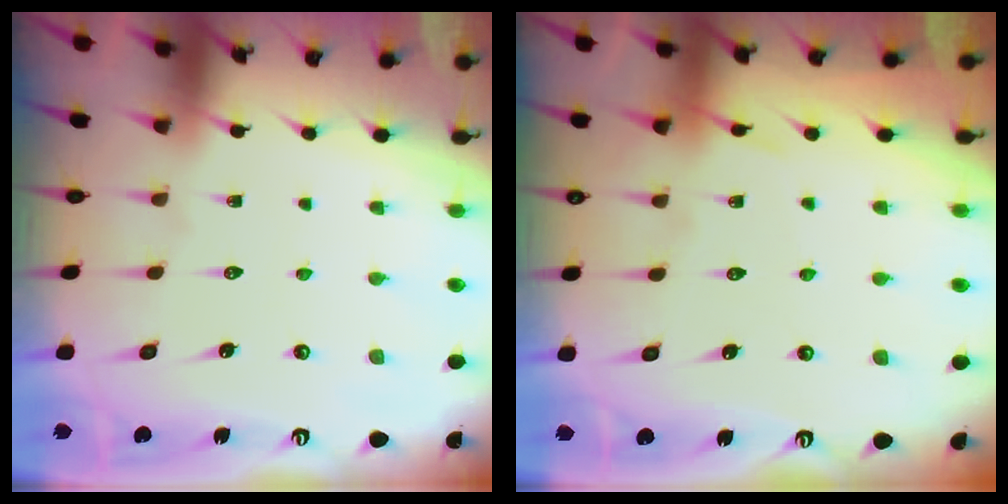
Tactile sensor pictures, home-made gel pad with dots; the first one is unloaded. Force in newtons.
{"total": 4.5, "press": 4.5, "slide": 0.6}